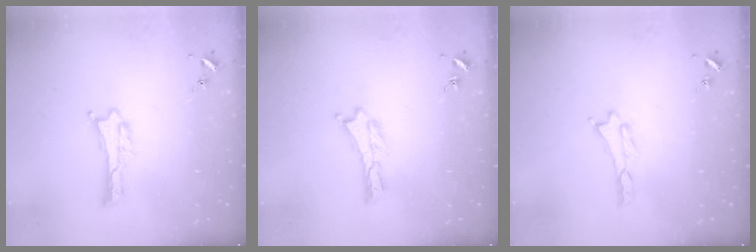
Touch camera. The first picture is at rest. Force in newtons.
{"total": 0.0}
{"total": 0.0}